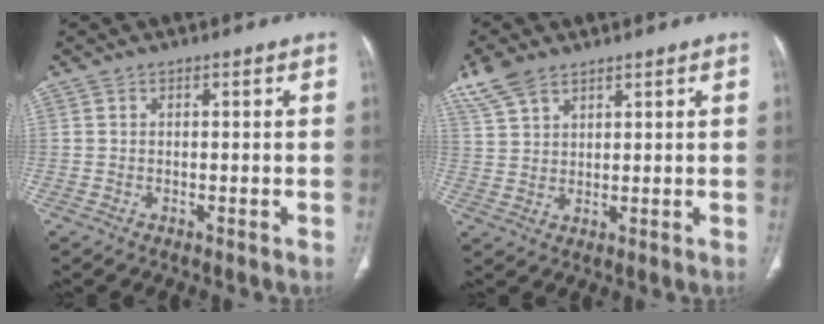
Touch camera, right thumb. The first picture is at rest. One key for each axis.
{"total": 6.3, "fx": 4.6, "fy": 3.1, "fz": 3.0, "tx": -0.060, "ty": -0.005, "tz": 0.101}